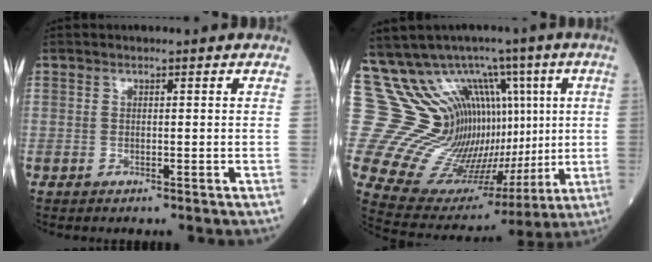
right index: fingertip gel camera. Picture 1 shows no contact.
{"total": 19.4, "force": [5.8, 13.8, 12.4], "torque": [-0.209, 0.073, 0.139]}